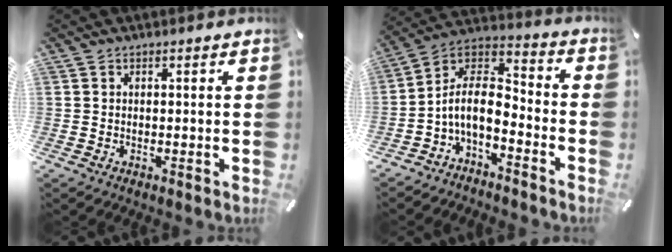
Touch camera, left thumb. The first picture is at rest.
{"total": 9.4, "force": [-4.4, 5.1, 6.6], "torque": [-0.149, 0.002, -0.091]}